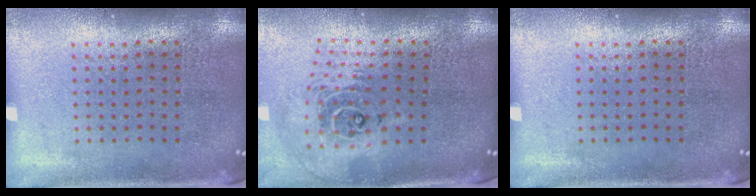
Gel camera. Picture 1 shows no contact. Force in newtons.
{"total": 2.4, "press": 1.8, "slide": 1.6}
{"total": 0.0}